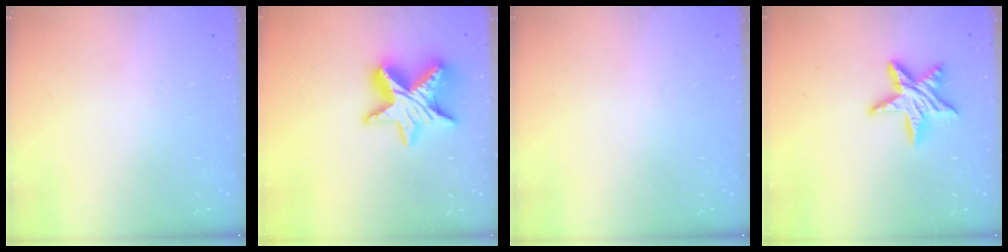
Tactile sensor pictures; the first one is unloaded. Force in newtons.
{"total": 13.9, "press": 13.9, "slide": 0.9}
{"total": 0.0}
{"total": 11.9, "press": 11.9, "slide": 0.7}